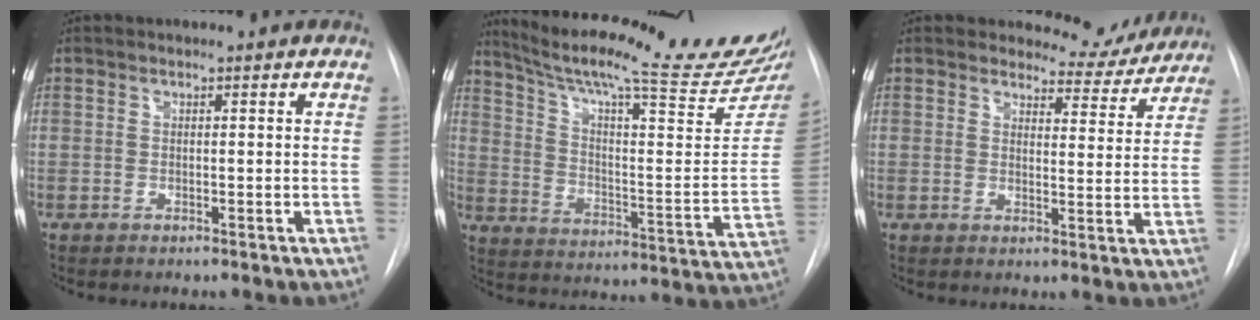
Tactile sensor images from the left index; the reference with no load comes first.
{"total": 27.2, "force": [23.5, 1.6, 13.7], "torque": [-0.218, -0.069, 0.322]}
{"total": 6.5, "force": [6.2, 1.9, -0.5], "torque": [0.018, -0.024, 0.066]}